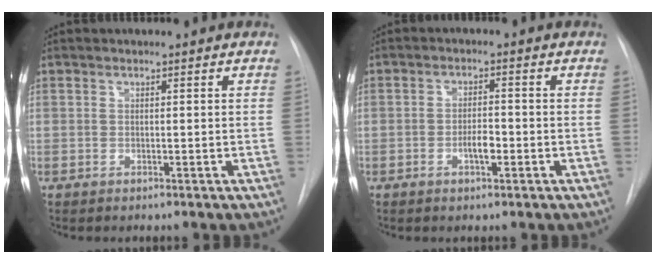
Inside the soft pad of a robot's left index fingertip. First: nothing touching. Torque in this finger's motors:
{"motor_torque": [0.10, 0.13, 0.06, 0.04]}